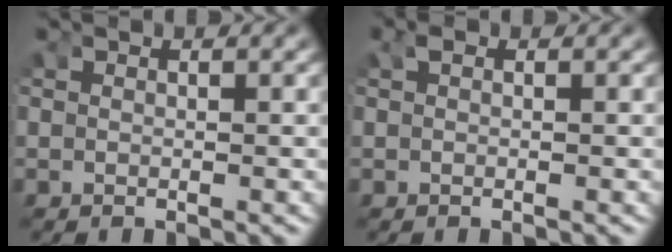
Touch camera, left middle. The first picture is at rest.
{"total": 0.5, "force": [0.2, 0.3, 0.3], "torque": [-0.013, 0.002, 0.005]}